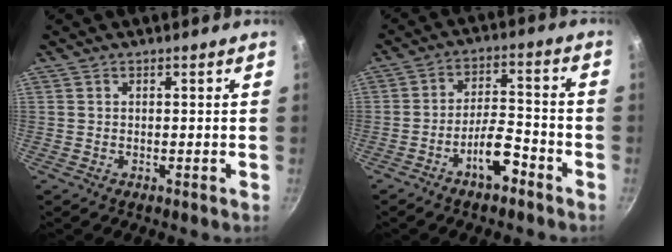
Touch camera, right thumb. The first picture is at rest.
{"total": 7.9, "force": [-4.9, 2.9, 5.5], "torque": [-0.084, 0.049, -0.080]}